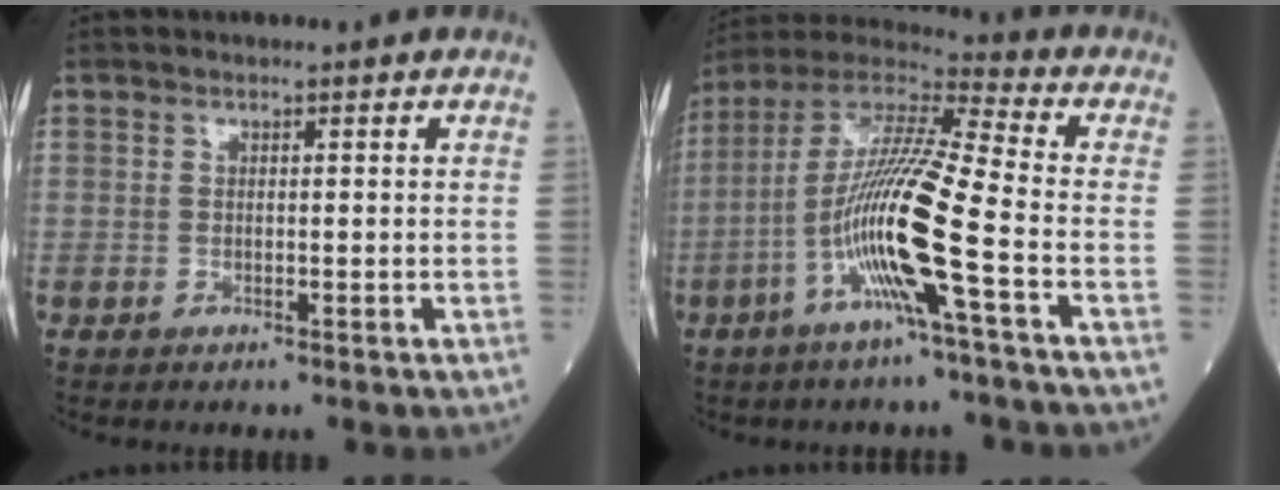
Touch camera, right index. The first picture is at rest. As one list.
[{"total": 16.0, "force": [-5.0, -0.2, 15.2], "torque": [-0.308, 0.000, -0.106]}]